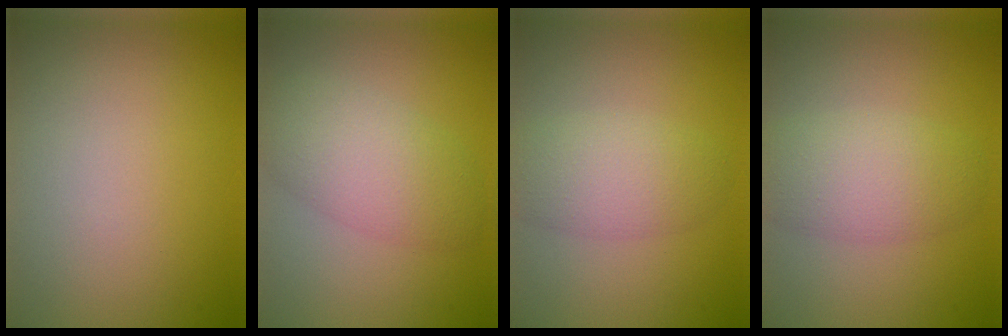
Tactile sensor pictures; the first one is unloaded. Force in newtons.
{"total": 5.0, "press": 5.0, "slide": 0.2}
{"total": 3.7, "press": 3.7, "slide": 0.0}
{"total": 4.3, "press": 4.3, "slide": 0.1}